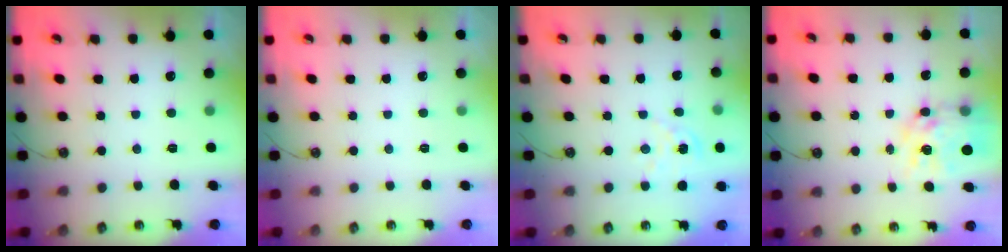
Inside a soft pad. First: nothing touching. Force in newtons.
{"total": 0.0}
{"total": 2.9, "press": 2.9, "slide": 0.3}
{"total": 15.1, "press": 15.0, "slide": 1.4}